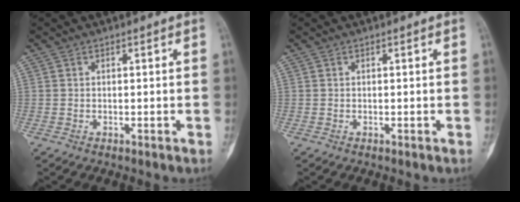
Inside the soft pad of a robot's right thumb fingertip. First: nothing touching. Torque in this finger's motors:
{"motor_torque": [0.15, 0.12, 0.03, -0.04, 0.02]}